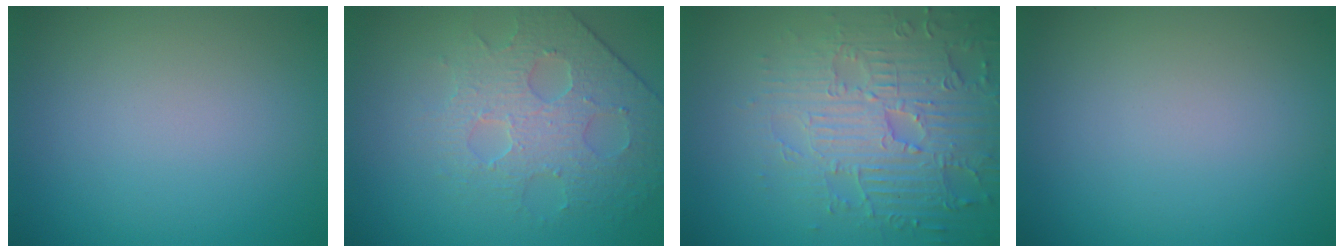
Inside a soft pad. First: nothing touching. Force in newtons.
{"total": 3.9, "press": 3.8, "slide": 1.1}
{"total": 6.1, "press": 5.2, "slide": 3.1}
{"total": 0.0}